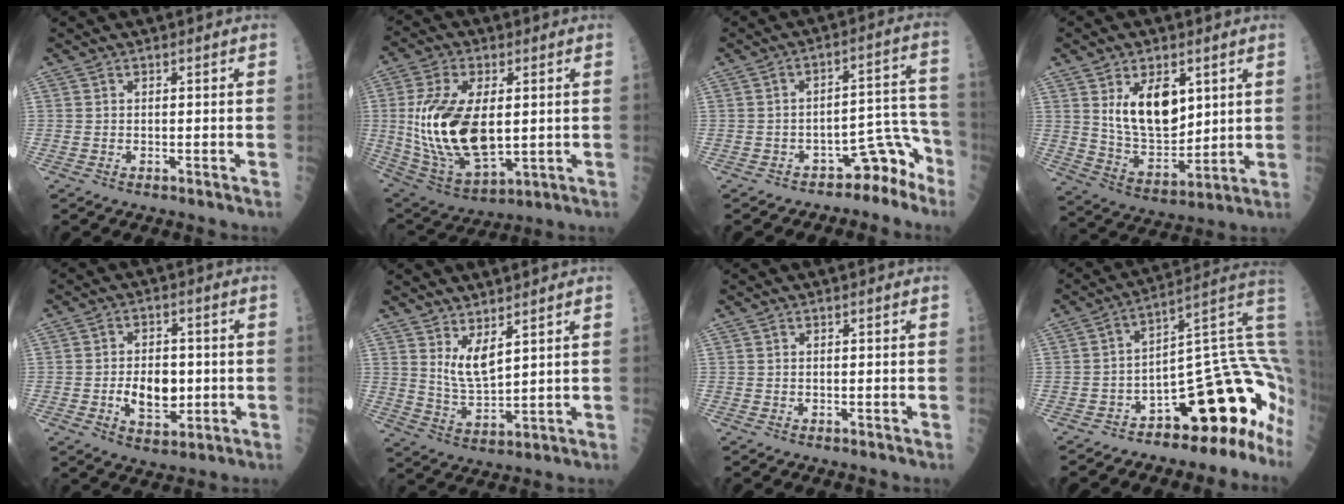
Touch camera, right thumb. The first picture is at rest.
{"total": 20.5, "force": [0.9, 10.3, 17.7], "torque": [-0.352, -0.019, 0.031]}
{"total": 7.6, "force": [-5.7, 4.0, 3.3], "torque": [-0.001, 0.104, -0.085]}
{"total": 13.0, "force": [4.5, 7.4, 9.8], "torque": [-0.132, -0.032, 0.095]}
{"total": 8.1, "force": [-1.0, 5.1, 6.2], "torque": [-0.072, -0.001, -0.013]}
{"total": 6.0, "force": [3.5, 1.8, 4.5], "torque": [-0.084, -0.042, 0.075]}
{"total": 0.0}
{"total": 14.8, "force": [-6.7, 5.8, 11.9], "torque": [-0.093, 0.124, -0.096]}